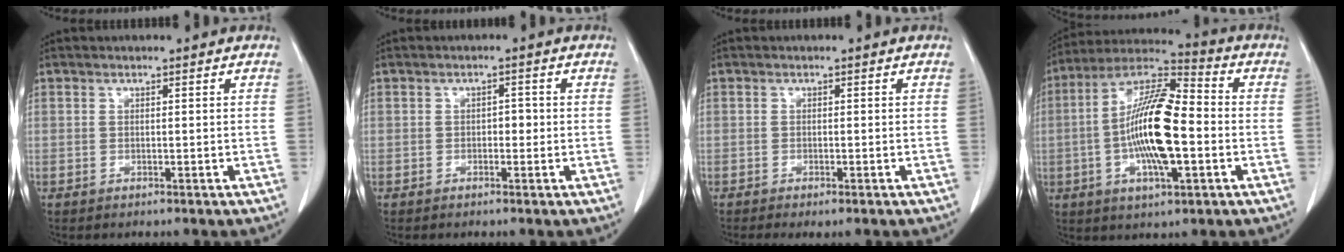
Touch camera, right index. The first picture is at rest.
{"total": 1.4, "force": [-0.2, 0.9, 1.1], "torque": [-0.009, 0.006, -0.002]}
{"total": 2.4, "force": [-1.8, 0.5, 1.5], "torque": [-0.021, -0.009, -0.023]}
{"total": 15.6, "force": [-1.8, 3.9, 15.0], "torque": [-0.287, 0.011, -0.031]}